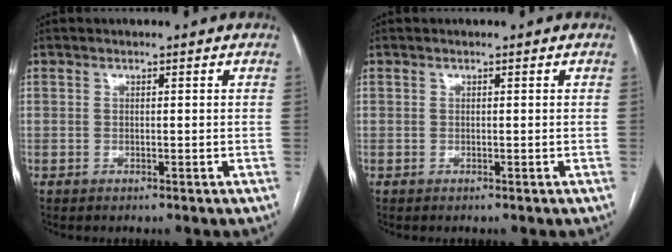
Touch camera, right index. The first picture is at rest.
{"total": 0.0}